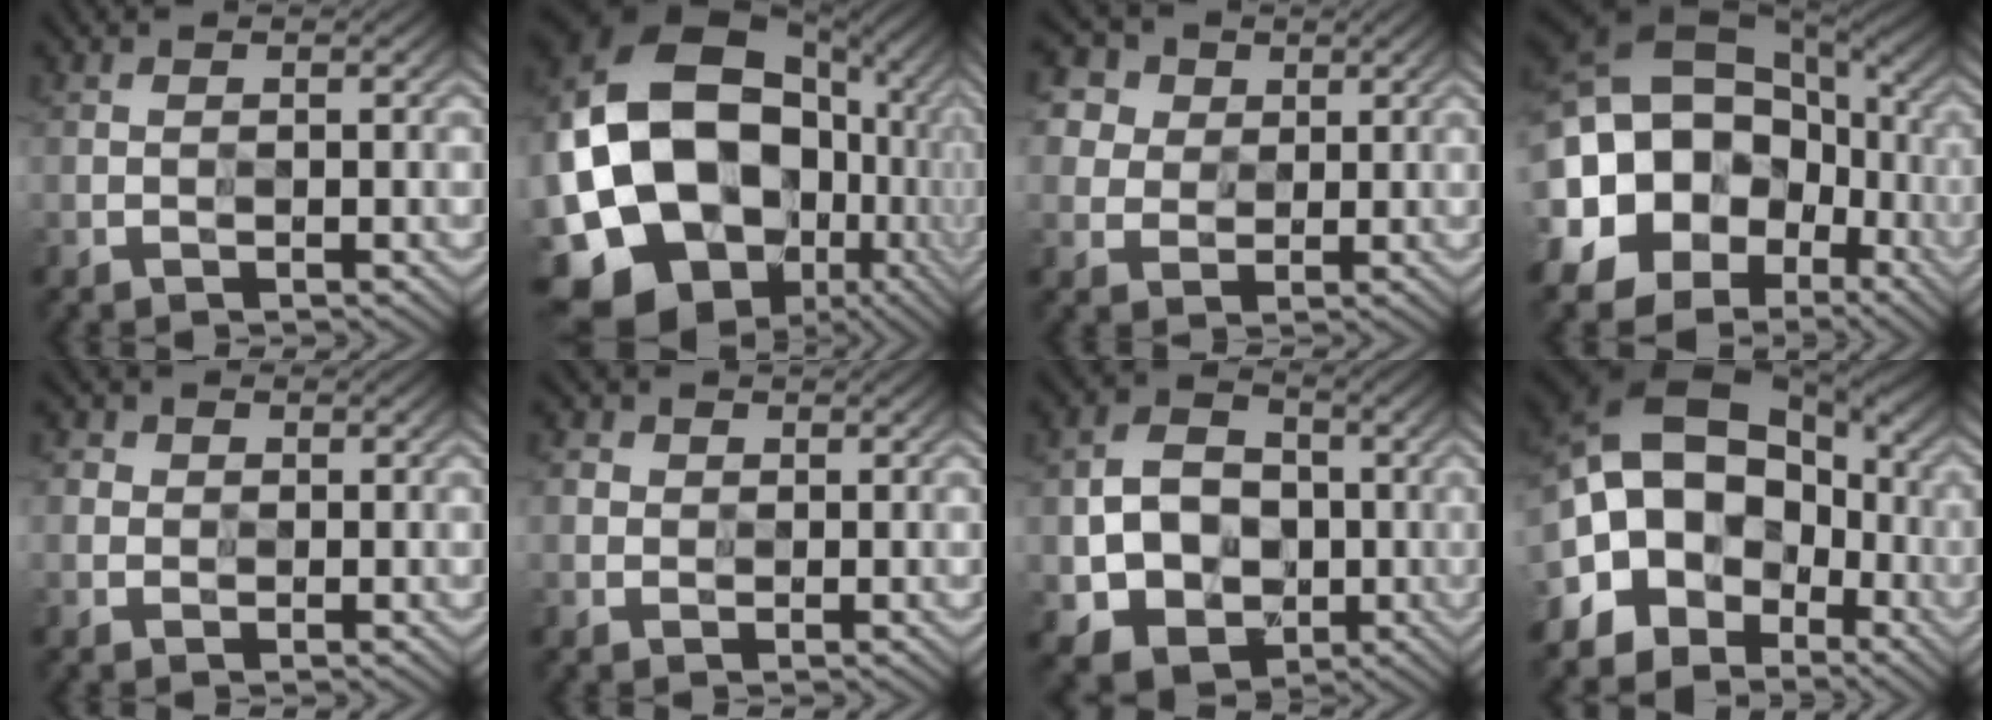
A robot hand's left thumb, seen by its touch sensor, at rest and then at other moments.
{"total": 22.9, "force": [-2.8, 19.3, 12.0], "torque": [-0.284, -0.025, -0.065]}
{"total": 9.3, "force": [5.7, 6.5, 3.3], "torque": [-0.132, 0.016, 0.103]}
{"total": 18.6, "force": [-2.1, 15.3, 10.4], "torque": [-0.214, 0.023, -0.056]}
{"total": 2.6, "force": [0.6, 2.4, 0.4], "torque": [-0.016, -0.002, 0.008]}
{"total": 2.7, "force": [0.8, 2.5, 0.6], "torque": [-0.022, 0.000, 0.013]}
{"total": 8.4, "force": [-0.9, 7.2, 4.2], "torque": [-0.090, -0.001, -0.022]}
{"total": 16.8, "force": [-2.1, 13.7, 9.4], "torque": [-0.176, 0.011, -0.051]}